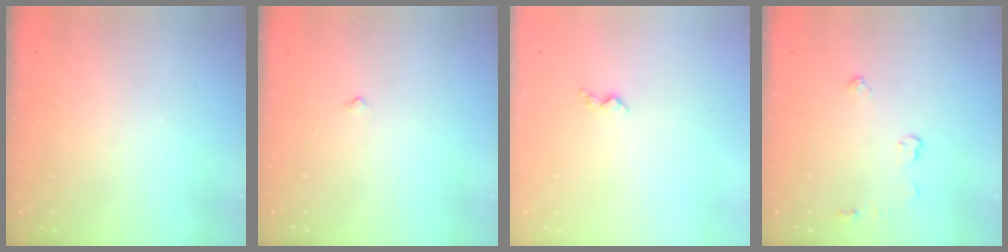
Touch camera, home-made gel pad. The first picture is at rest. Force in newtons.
{"total": 3.0, "press": 3.0, "slide": 0.3}
{"total": 3.7, "press": 3.6, "slide": 0.5}
{"total": 3.7, "press": 3.6, "slide": 0.5}